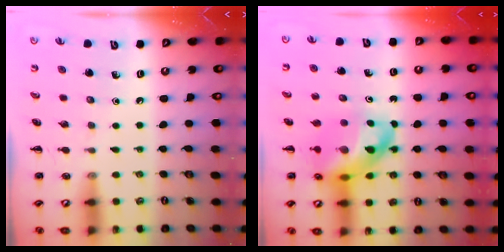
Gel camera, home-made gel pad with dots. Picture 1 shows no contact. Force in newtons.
{"total": 15.8, "press": 15.2, "slide": 4.0}